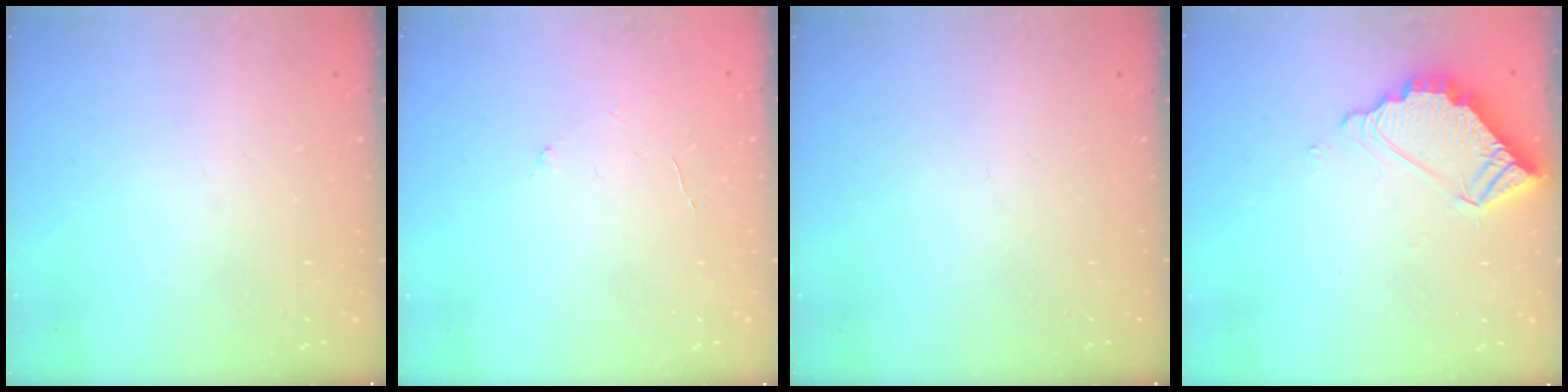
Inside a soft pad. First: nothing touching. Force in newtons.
{"total": 2.8, "press": 2.8, "slide": 0.3}
{"total": 0.0}
{"total": 7.3, "press": 7.3, "slide": 0.1}